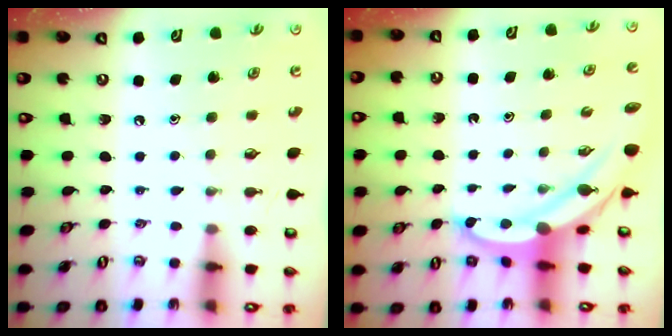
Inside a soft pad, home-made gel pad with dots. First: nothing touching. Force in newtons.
{"total": 5.6, "press": 5.6, "slide": 0.3}